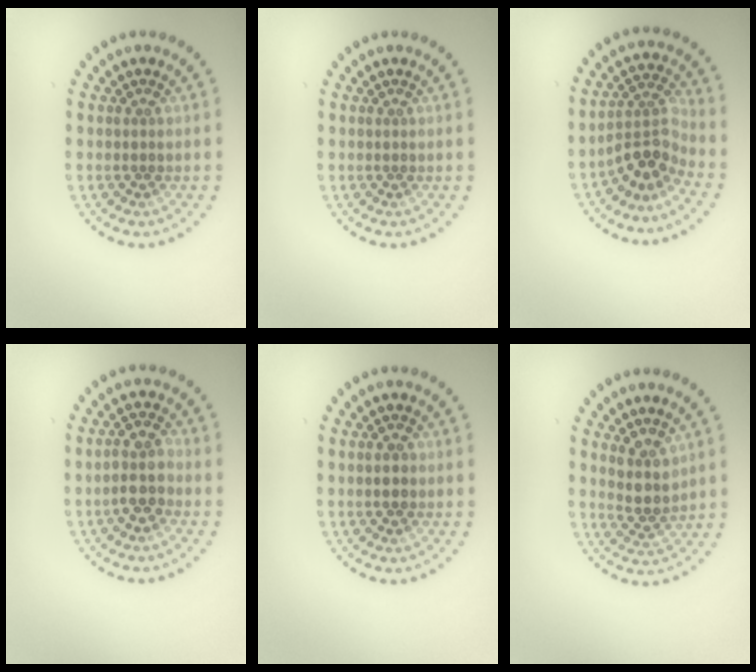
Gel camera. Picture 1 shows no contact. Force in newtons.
{"total": 0.0}
{"total": 3.7, "press": 2.5, "slide": 2.8}
{"total": 2.8, "press": 2.6, "slide": 1.0}
{"total": 1.8, "press": 1.8, "slide": 0.1}
{"total": 2.8, "press": 2.4, "slide": 1.5}